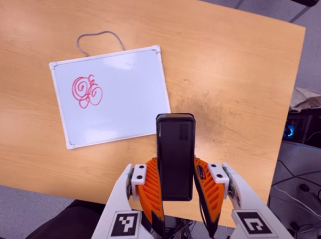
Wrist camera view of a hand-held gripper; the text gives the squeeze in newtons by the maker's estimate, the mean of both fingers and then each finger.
{"total": 4.8, "left": 3.6, "right": 6.1}